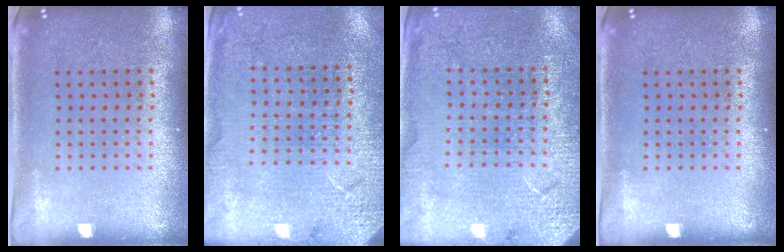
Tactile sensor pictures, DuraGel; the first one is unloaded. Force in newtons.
{"total": 2.7, "press": 2.6, "slide": 0.4}
{"total": 2.8, "press": 2.8, "slide": 0.1}
{"total": 0.0}